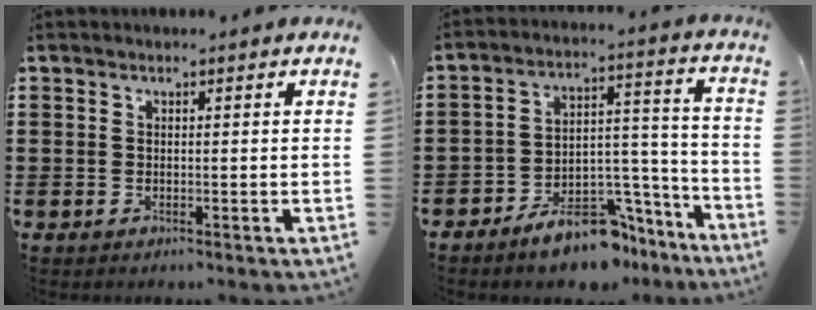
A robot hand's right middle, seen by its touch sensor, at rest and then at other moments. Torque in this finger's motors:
{"motor_torque": [2.01, -0.12, 0.24, 0.15]}